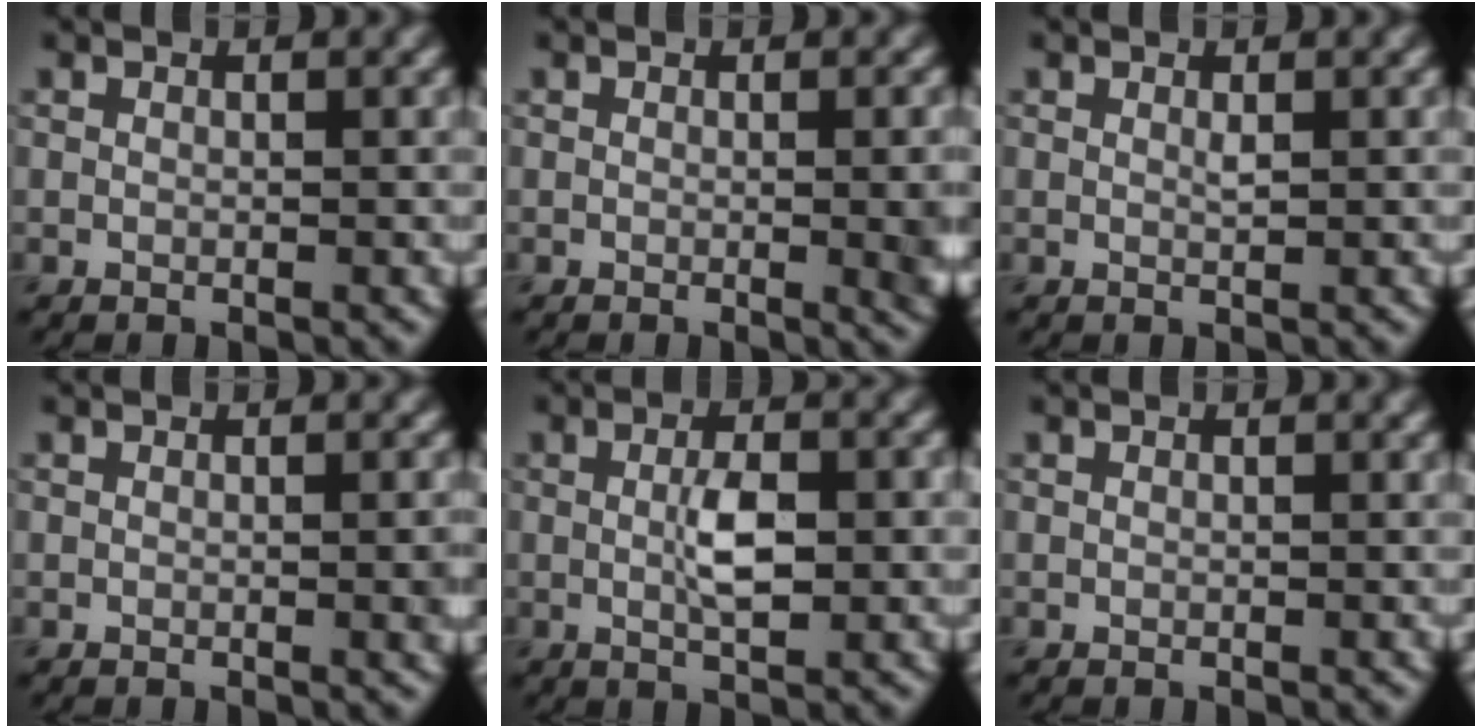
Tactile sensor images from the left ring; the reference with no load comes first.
{"total": 2.7, "force": [-0.2, 0.6, 2.6], "torque": [-0.027, -0.002, -0.002]}
{"total": 0.6, "force": [0.2, 0.1, 0.5], "torque": [-0.009, -0.001, 0.004]}
{"total": 1.6, "force": [-0.1, 0.4, 1.6], "torque": [-0.017, 0.000, -0.002]}
{"total": 3.7, "force": [0.0, 1.3, 3.5], "torque": [-0.066, -0.001, 0.001]}
{"total": 0.0}